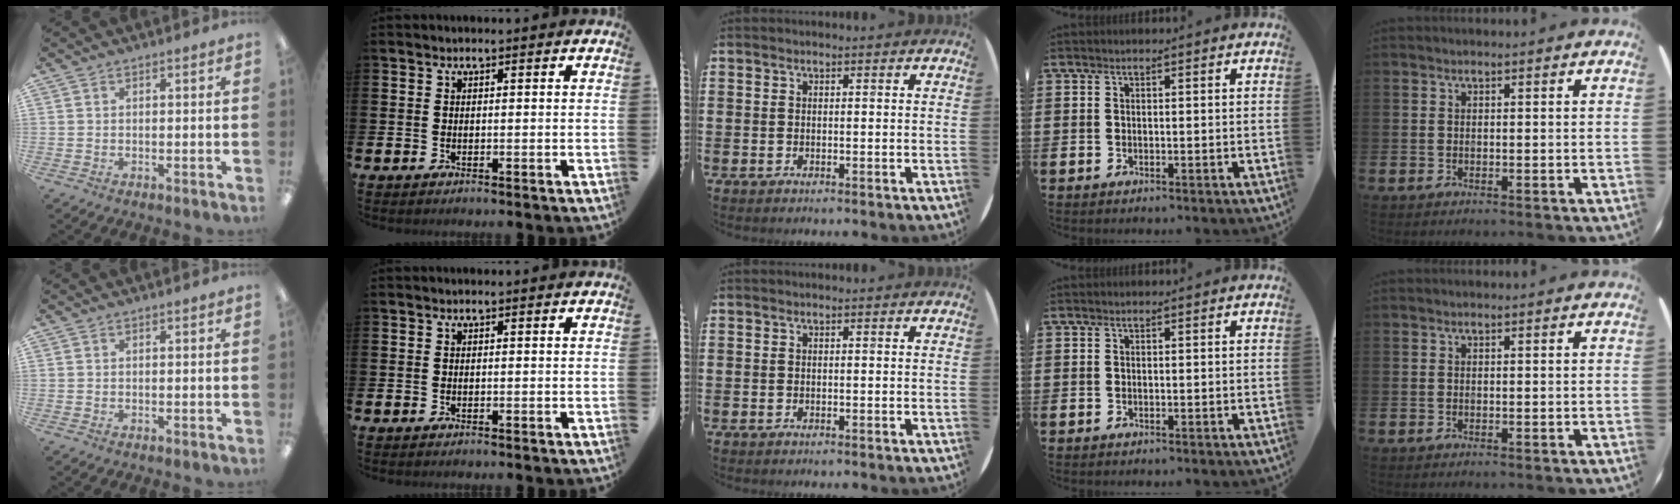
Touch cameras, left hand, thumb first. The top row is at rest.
{}